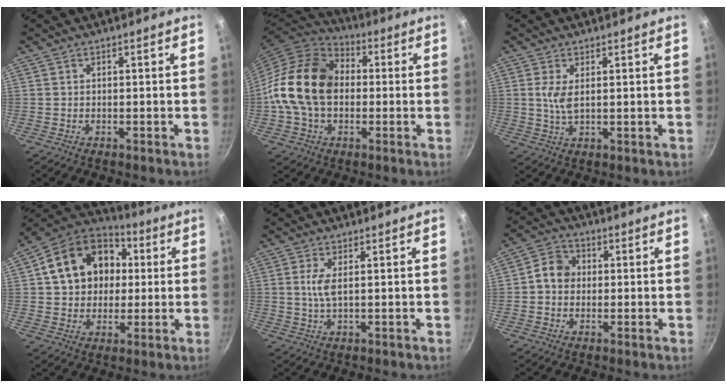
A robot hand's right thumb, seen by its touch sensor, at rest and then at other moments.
{"total": 17.8, "force": [-0.1, 12.9, 12.3], "torque": [-0.203, 0.029, -0.014]}
{"total": 3.7, "force": [1.0, 1.3, 3.3], "torque": [-0.072, -0.008, 0.022]}
{"total": 18.3, "force": [3.3, 14.5, 10.7], "torque": [-0.159, 0.032, 0.047]}
{"total": 3.2, "force": [0.6, 0.9, 3.0], "torque": [-0.071, -0.002, 0.013]}
{"total": 5.8, "force": [0.1, 5.0, 2.9], "torque": [-0.024, 0.015, -0.014]}